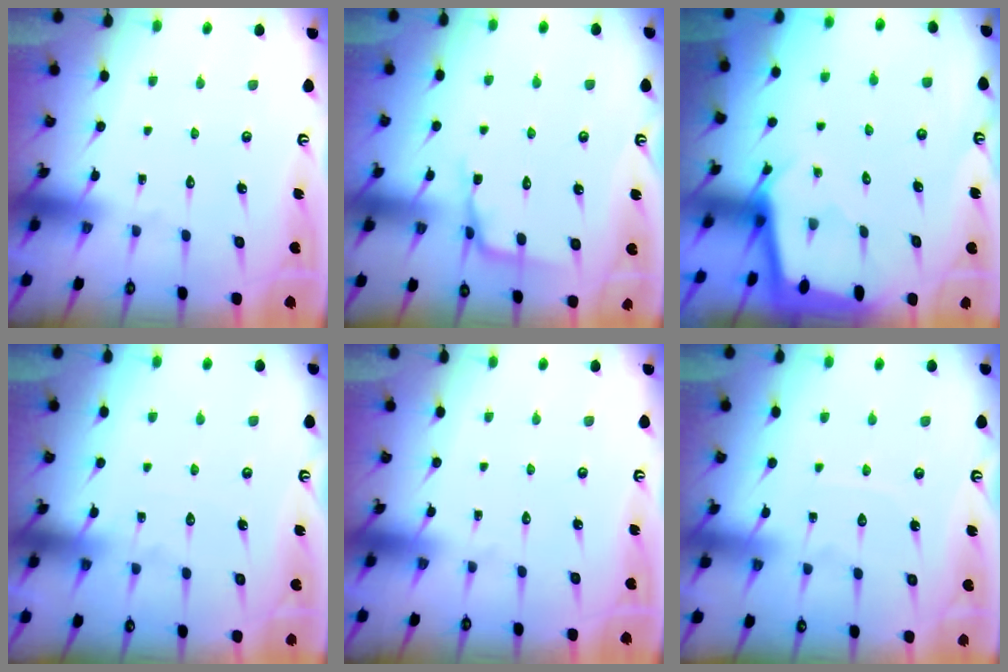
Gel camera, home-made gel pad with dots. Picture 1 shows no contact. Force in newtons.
{"total": 3.7, "press": 3.6, "slide": 0.5}
{"total": 1.9, "press": 1.9, "slide": 0.1}
{"total": 6.8, "press": 6.8, "slide": 0.6}
{"total": 0.0}
{"total": 3.8, "press": 3.8, "slide": 0.4}